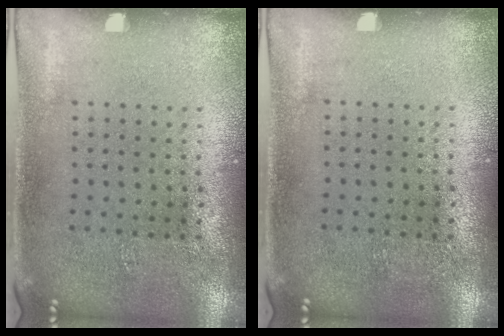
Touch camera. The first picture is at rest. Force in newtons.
{"total": 0.0}